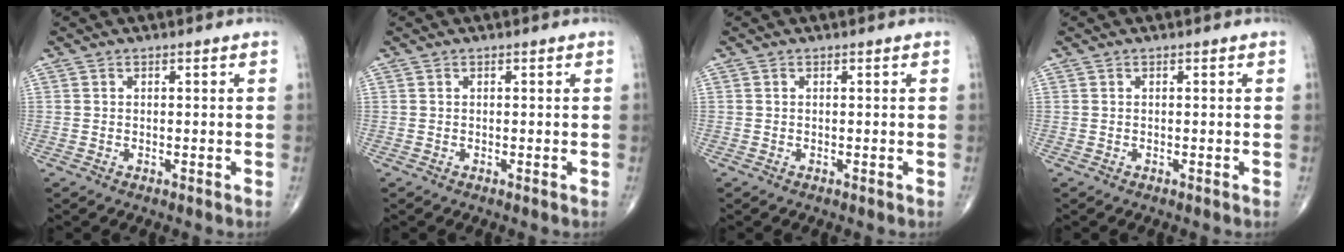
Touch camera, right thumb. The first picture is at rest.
{"total": 0.0}
{"total": 0.0}
{"total": 0.0}